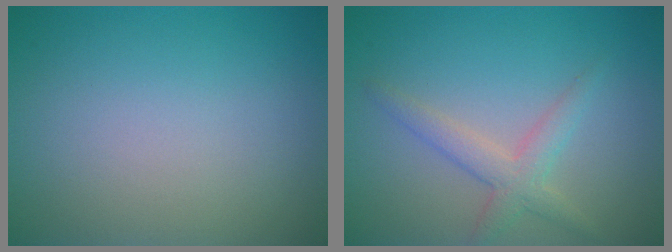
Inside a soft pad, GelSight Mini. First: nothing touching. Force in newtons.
{"total": 2.6, "press": 2.6, "slide": 0.2}